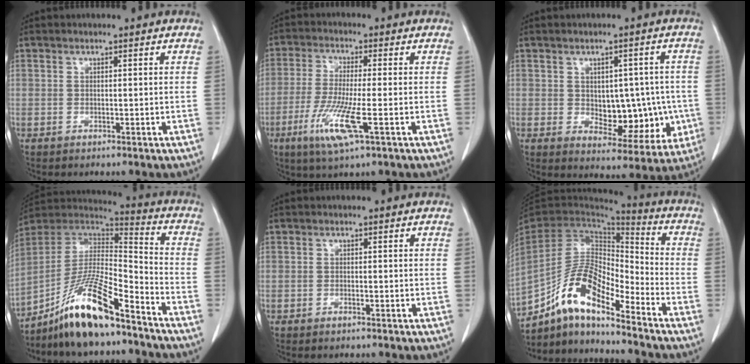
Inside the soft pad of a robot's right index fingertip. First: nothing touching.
{"total": 8.9, "force": [-3.4, 0.5, 8.2], "torque": [-0.168, -0.024, -0.065]}
{"total": 10.2, "force": [-0.7, 6.1, 8.1], "torque": [-0.085, 0.017, 0.014]}
{"total": 15.8, "force": [-11.5, 2.2, 10.6], "torque": [-0.204, 0.005, -0.207]}
{"total": 0.7, "force": [-0.6, 0.1, 0.4], "torque": [-0.013, -0.001, -0.007]}
{"total": 13.4, "force": [-9.5, 3.5, 8.8], "torque": [-0.174, 0.023, -0.174]}